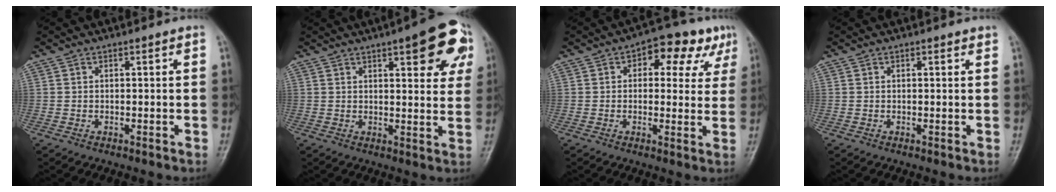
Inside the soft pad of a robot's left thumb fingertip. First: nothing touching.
{"total": 13.5, "force": [6.3, 4.6, 11.1], "torque": [-0.096, -0.013, 0.071]}
{"total": 11.0, "force": [4.6, 6.3, 7.7], "torque": [-0.048, 0.011, 0.052]}
{"total": 0.7, "force": [0.5, 0.3, 0.5], "torque": [-0.007, -0.002, 0.004]}